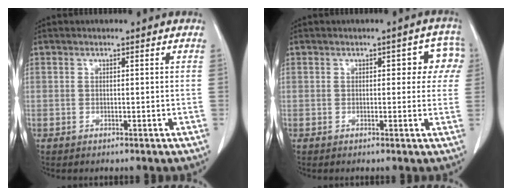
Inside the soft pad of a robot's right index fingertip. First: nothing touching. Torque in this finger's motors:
{"motor_torque": [0.07, 0.07, 0.09, 0.00]}